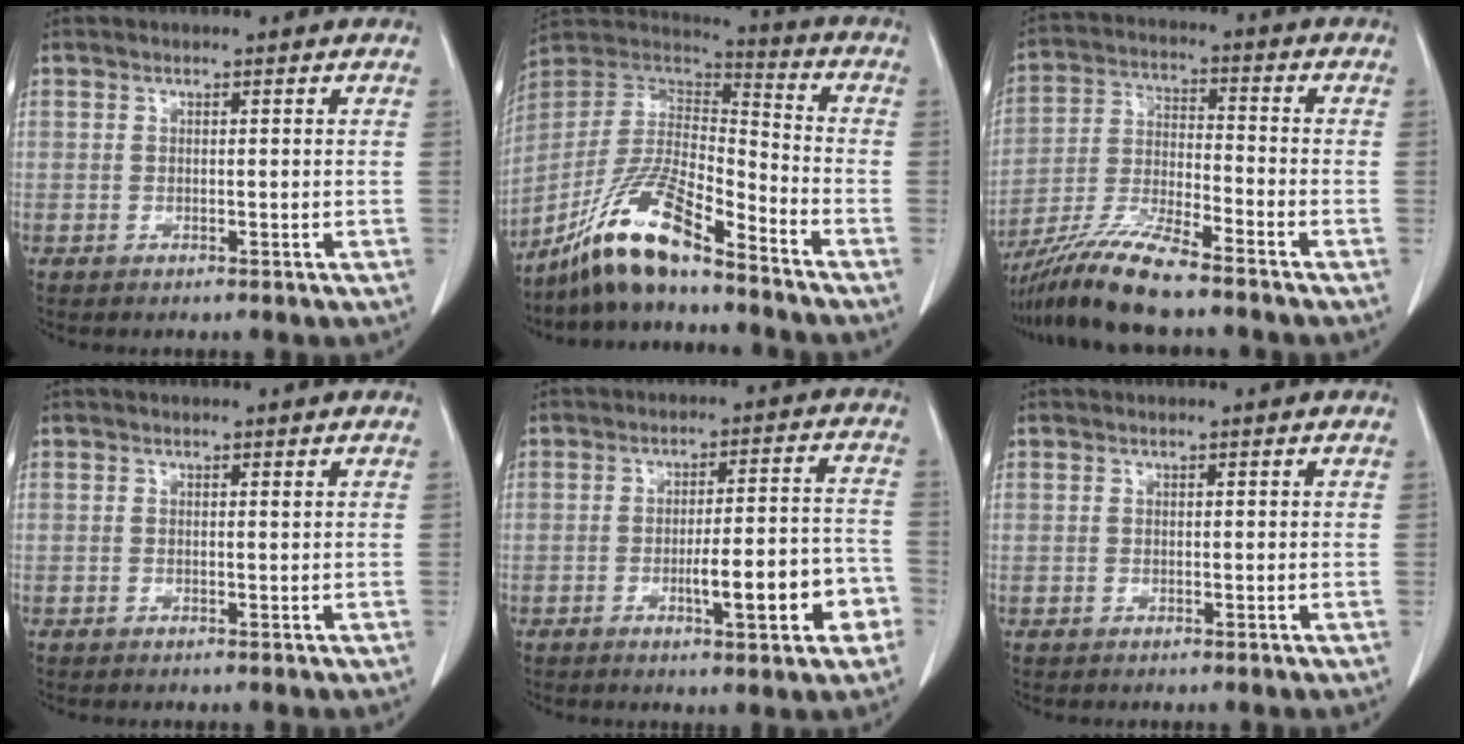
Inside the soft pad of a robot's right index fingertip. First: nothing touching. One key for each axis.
{"total": 14.6, "fx": -10.9, "fy": 2.1, "fz": 9.4, "tx": -0.185, "ty": 0.005, "tz": -0.202}
{"total": 11.3, "fx": -9.3, "fy": 0.3, "fz": 6.4, "tx": -0.127, "ty": -0.019, "tz": -0.175}
{"total": 0.0}
{"total": 10.1, "fx": -3.8, "fy": 1.8, "fz": 9.2, "tx": -0.126, "ty": 0.020, "tz": -0.046}
{"total": 0.0}